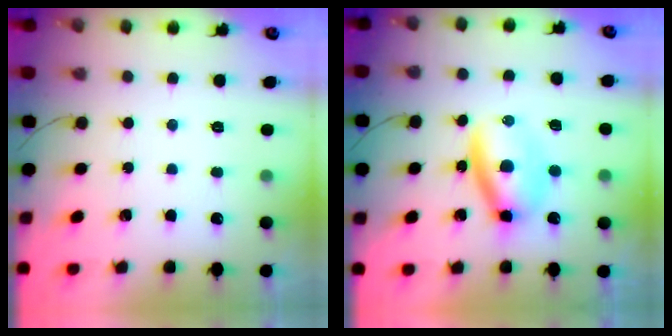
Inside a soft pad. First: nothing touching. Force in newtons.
{"total": 7.1, "press": 6.9, "slide": 1.8}